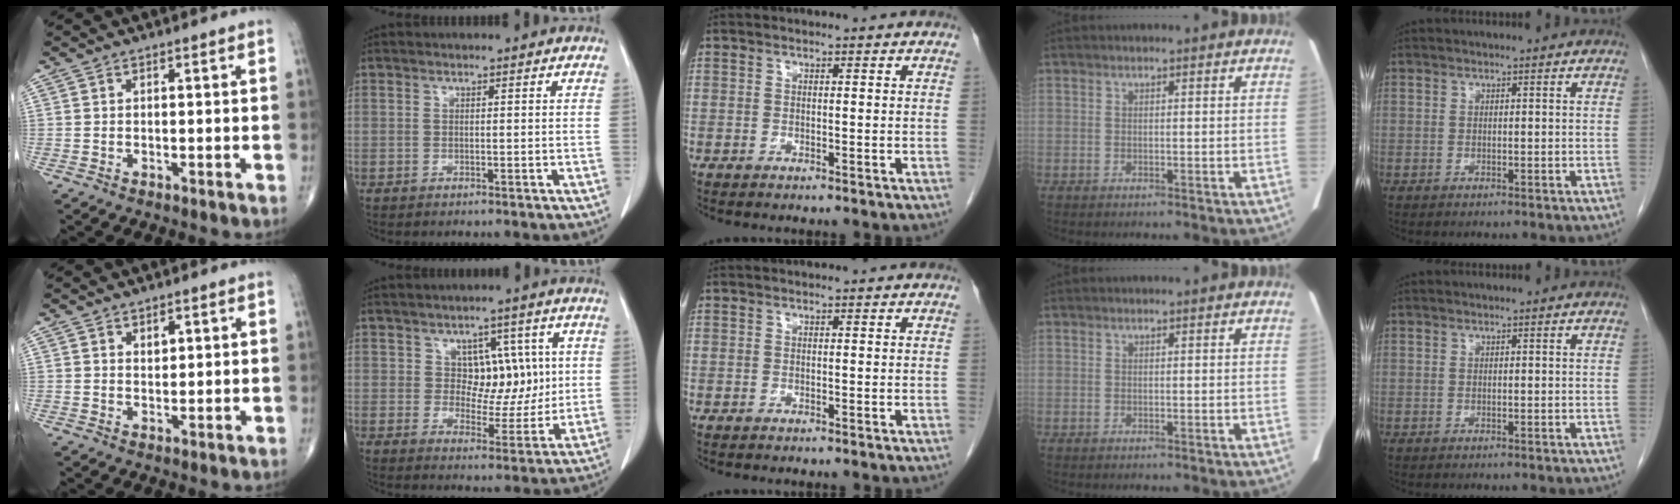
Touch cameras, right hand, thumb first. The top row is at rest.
{"thumb": {"total": 2.2, "force": [1.0, 1.4, 1.4], "torque": [-0.011, -0.006, 0.018]}, "index": {"total": 7.4, "force": [1.7, 5.1, 5.1], "torque": [-0.058, 0.014, 0.034]}}